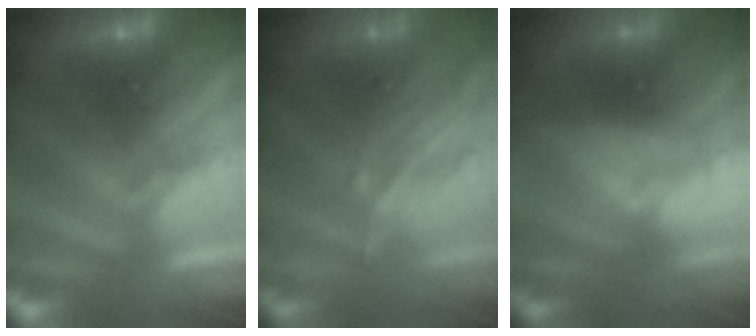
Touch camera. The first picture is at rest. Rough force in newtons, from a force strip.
{"total": 2.9}
{"total": 3.0}